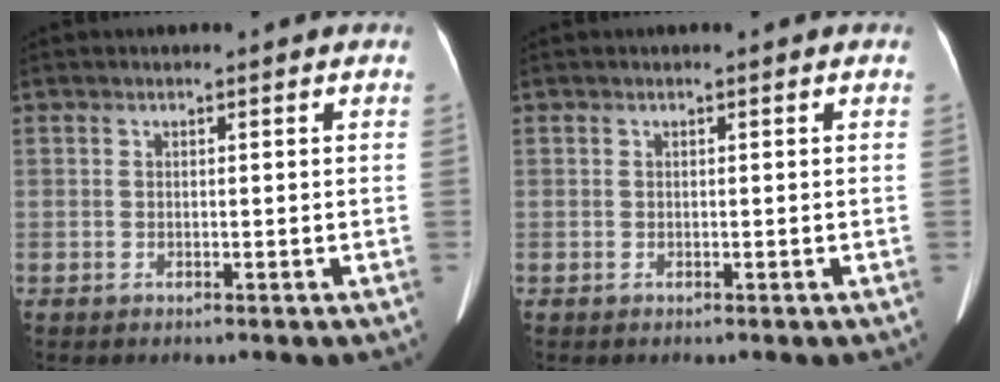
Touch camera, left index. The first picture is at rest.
{"total": 0.0}